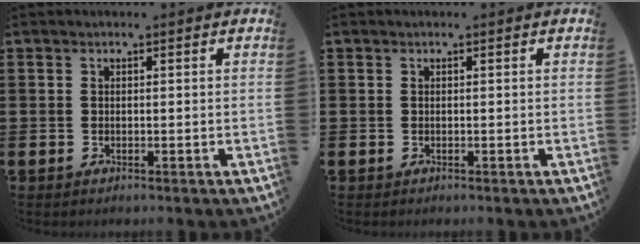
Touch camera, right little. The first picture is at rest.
{"total": 0.0}